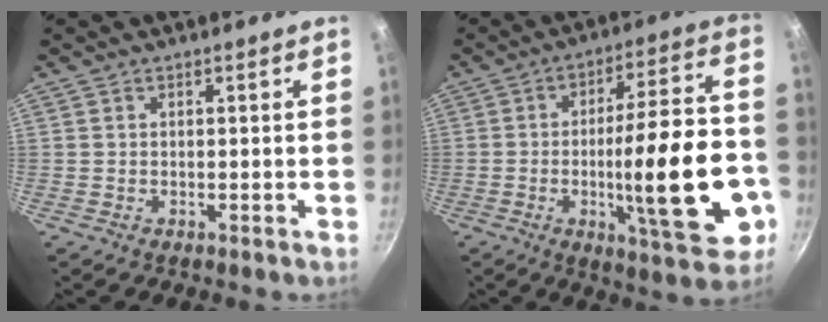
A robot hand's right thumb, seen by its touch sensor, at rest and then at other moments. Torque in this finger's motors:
{"motor_torque": [2.01, 2.97, 2.13, -0.31, 0.28]}